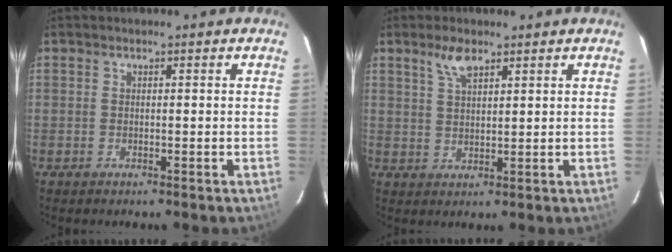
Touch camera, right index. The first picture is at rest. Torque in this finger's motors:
{"motor_torque": [0.52, 0.41, 0.07, 0.04]}